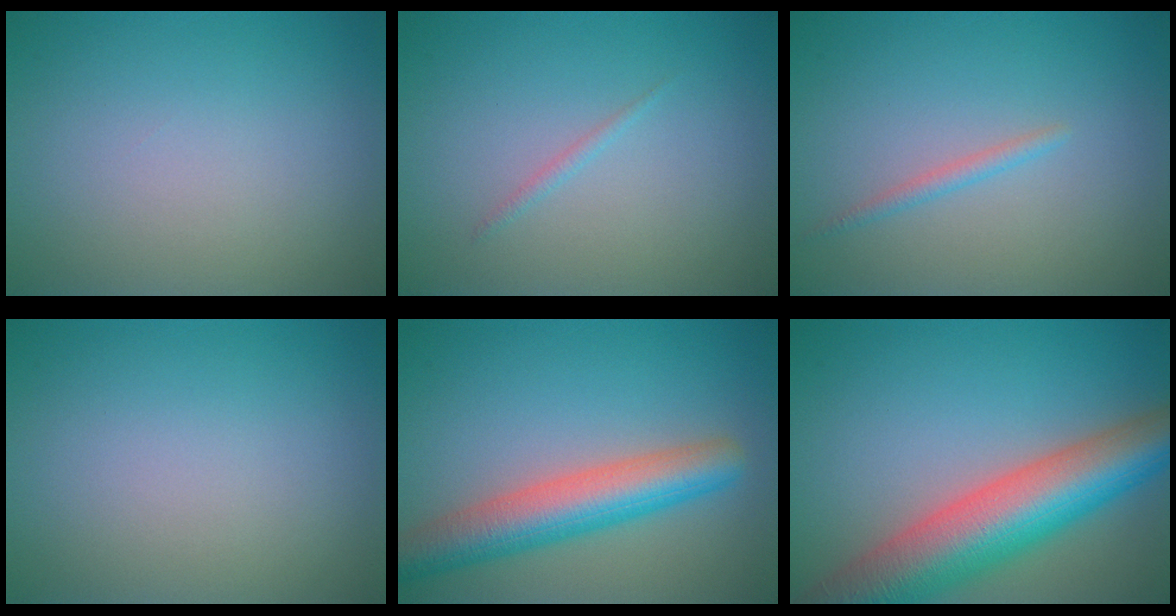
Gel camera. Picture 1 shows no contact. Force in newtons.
{"total": 0.6, "press": 0.6, "slide": 0.0}
{"total": 1.1, "press": 1.1, "slide": 0.0}
{"total": 0.0}
{"total": 6.6, "press": 6.6, "slide": 0.2}
{"total": 11.5, "press": 11.5, "slide": 0.6}